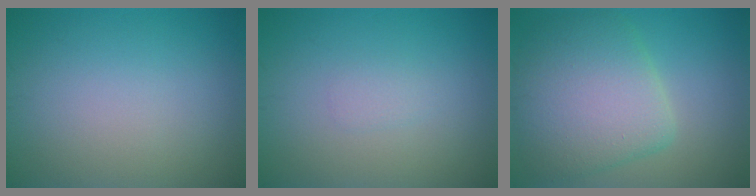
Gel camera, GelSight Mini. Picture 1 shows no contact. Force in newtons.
{"total": 0.8, "press": 0.8, "slide": 0.1}
{"total": 7.4, "press": 7.4, "slide": 0.3}